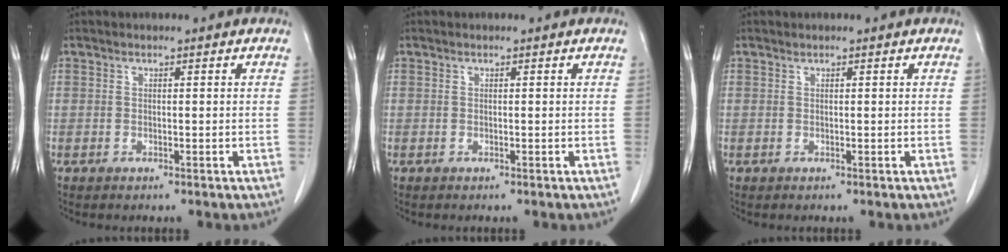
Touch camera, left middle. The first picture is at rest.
{"total": 0.0}
{"total": 0.0}